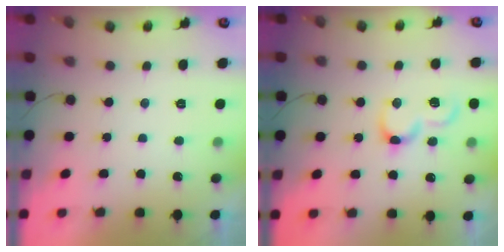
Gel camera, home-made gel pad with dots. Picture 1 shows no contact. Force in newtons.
{"total": 7.4, "press": 7.3, "slide": 0.8}